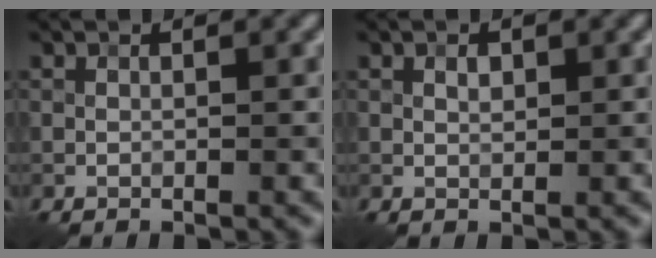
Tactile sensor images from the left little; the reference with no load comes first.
{"total": 0.9, "force": [0.4, 0.5, 0.6], "torque": [-0.010, 0.001, 0.006]}